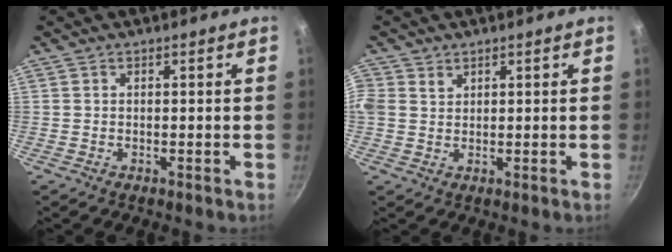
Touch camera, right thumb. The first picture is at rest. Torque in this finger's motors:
{"motor_torque": [-0.73, 1.00, 0.47, 0.52, 0.12]}